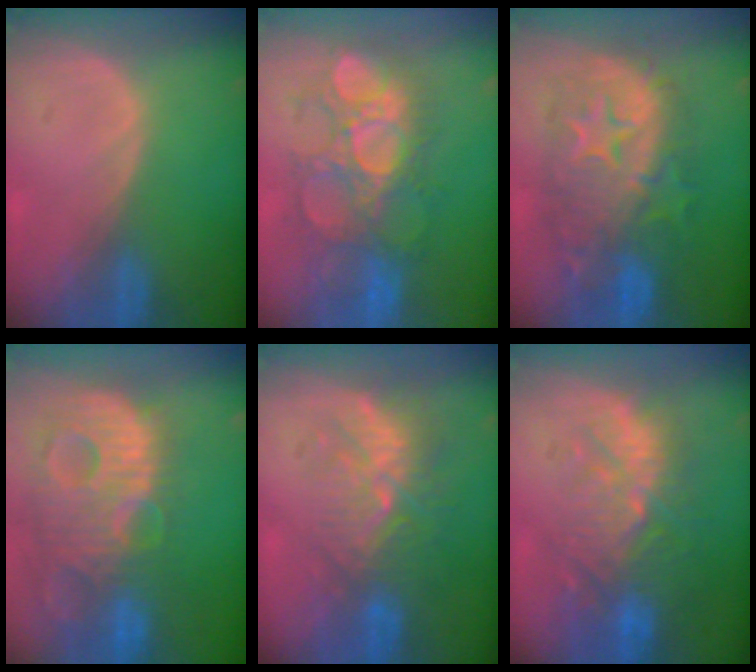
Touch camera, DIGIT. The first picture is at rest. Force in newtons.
{"total": 9.9, "press": 9.9, "slide": 1.0}
{"total": 11.5, "press": 11.5, "slide": 0.9}
{"total": 13.9, "press": 12.0, "slide": 7.1}
{"total": 9.4, "press": 8.7, "slide": 3.5}
{"total": 11.2, "press": 9.9, "slide": 5.4}